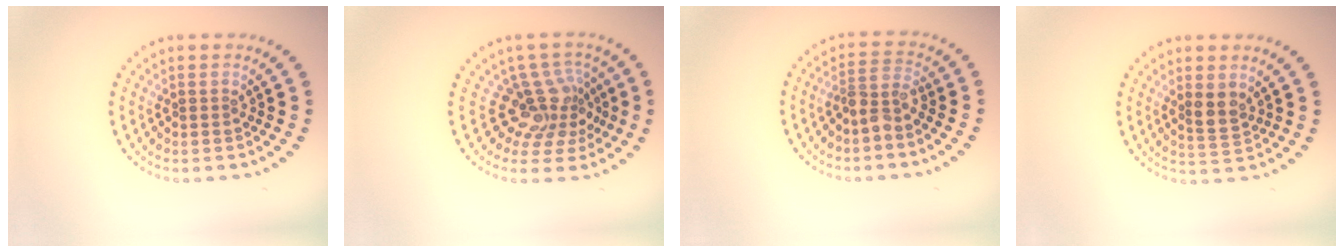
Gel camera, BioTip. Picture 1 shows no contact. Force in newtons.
{"total": 3.9, "press": 3.0, "slide": 2.5}
{"total": 2.3, "press": 1.9, "slide": 1.4}
{"total": 2.2, "press": 2.0, "slide": 0.8}